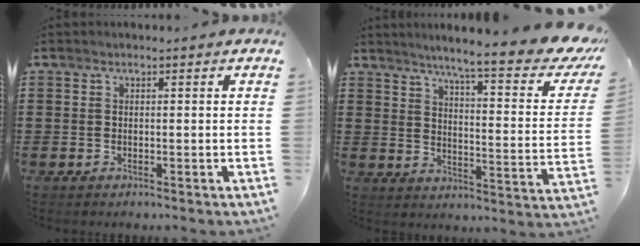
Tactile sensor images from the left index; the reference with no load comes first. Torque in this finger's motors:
{"motor_torque": [2.14, 0.00, -0.03, -0.09]}